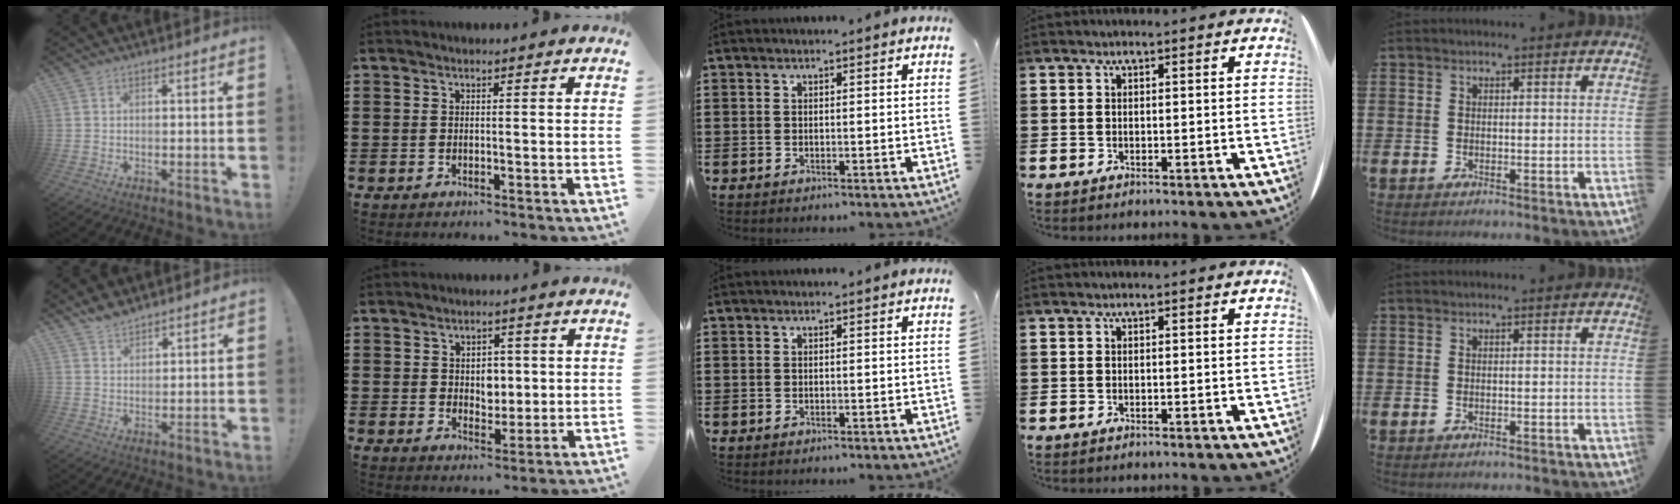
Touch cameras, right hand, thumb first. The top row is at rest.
{"thumb": {"total": 4.9, "force": [4.4, 1.6, 1.1], "torque": [-0.020, -0.025, 0.084]}, "index": {"total": 3.5, "force": [1.0, 2.9, 1.7], "torque": [-0.027, 0.006, 0.013]}}